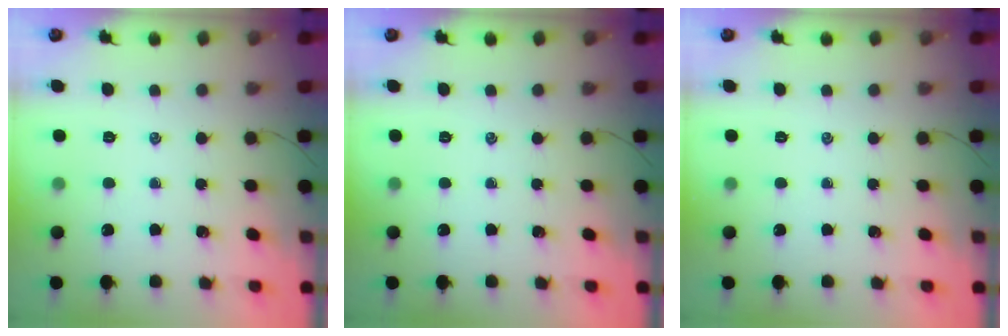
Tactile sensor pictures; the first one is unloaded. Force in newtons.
{"total": 0.0}
{"total": 0.0}